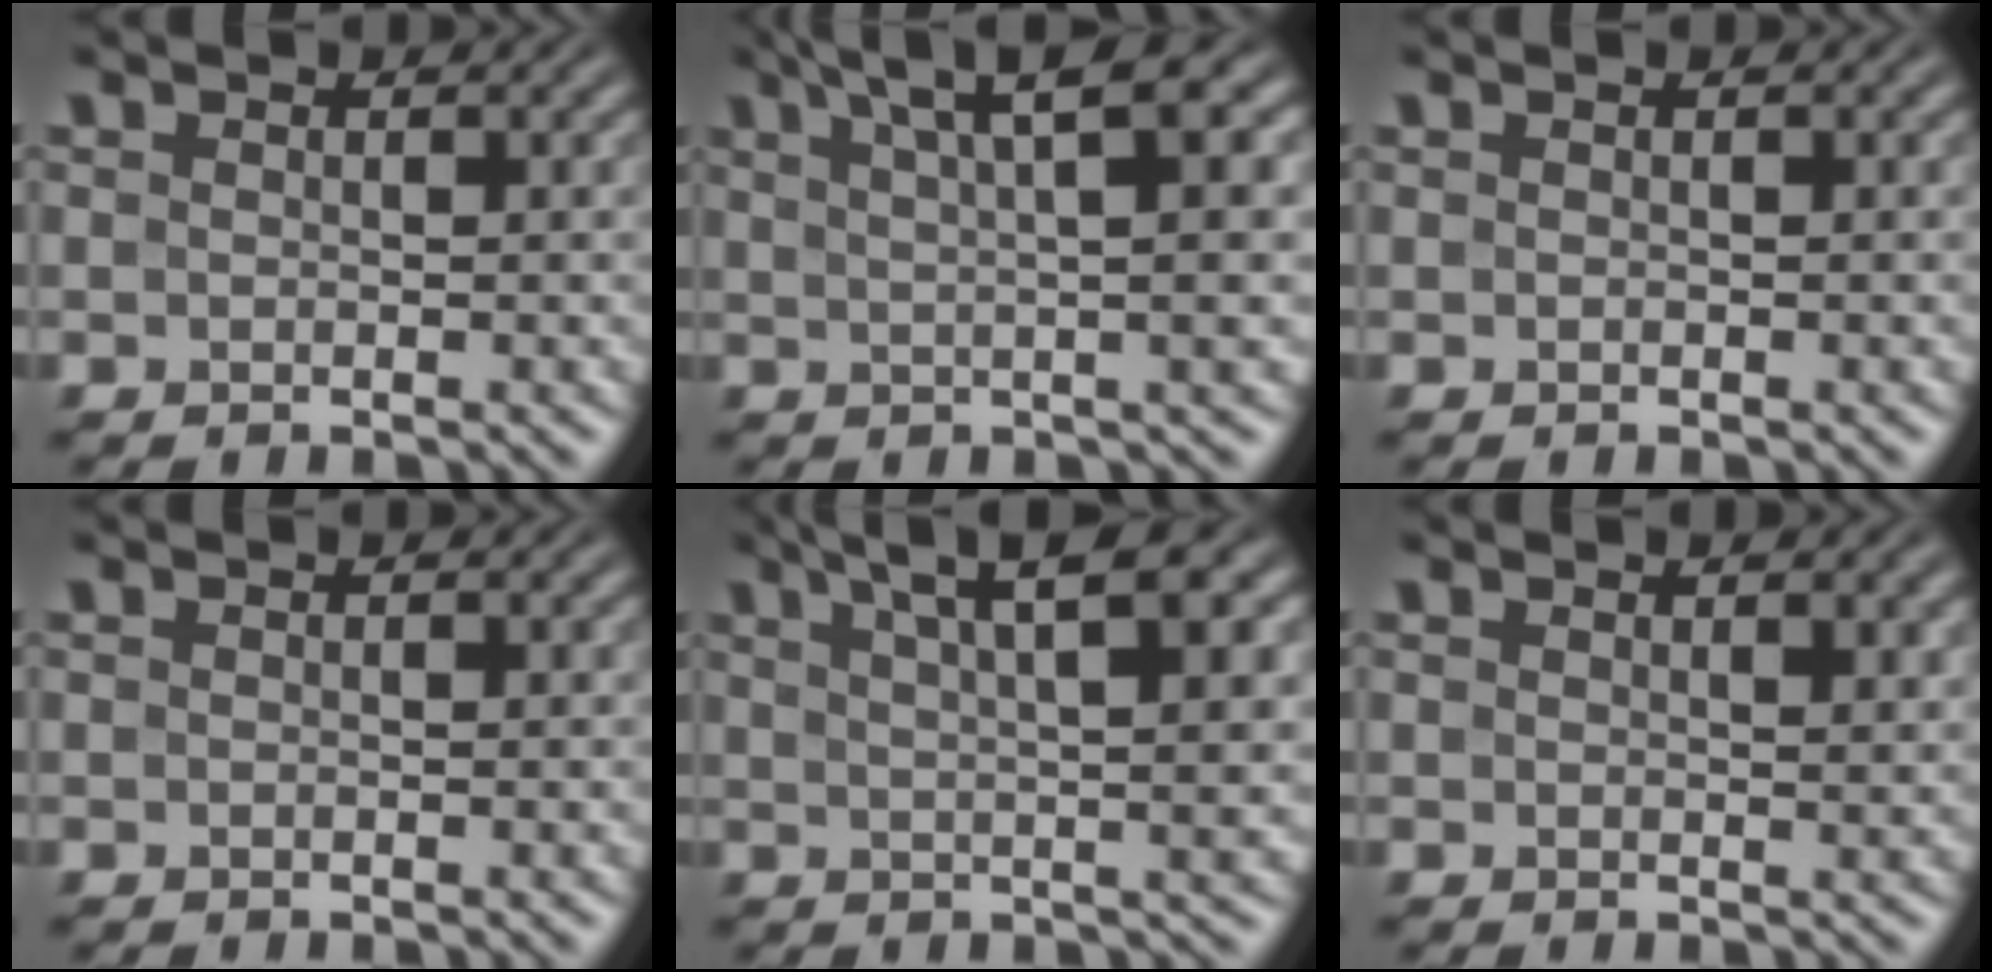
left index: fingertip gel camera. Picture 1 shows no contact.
{"total": 8.6, "force": [3.9, 2.2, 7.4], "torque": [-0.071, 0.028, 0.050]}
{"total": 0.0}
{"total": 0.0}
{"total": 7.9, "force": [3.8, 2.0, 6.6], "torque": [-0.068, 0.021, 0.048]}
{"total": 1.6, "force": [1.1, 0.4, 1.1], "torque": [-0.011, 0.002, 0.016]}